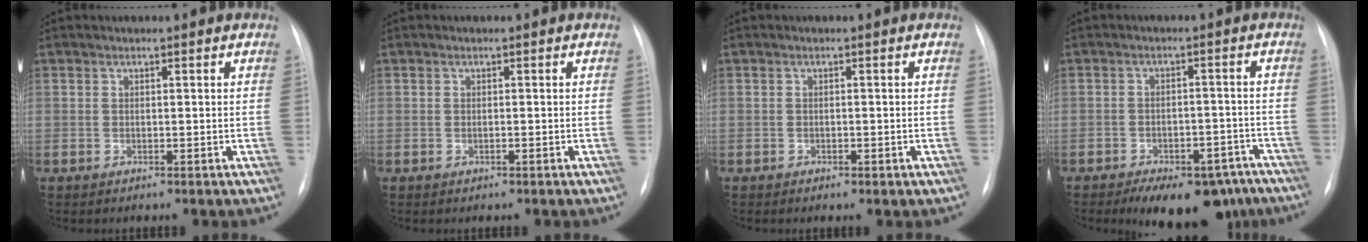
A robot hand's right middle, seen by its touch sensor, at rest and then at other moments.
{"total": 0.0}
{"total": 1.1, "force": [-0.6, 0.5, 0.7], "torque": [-0.011, 0.000, -0.005]}
{"total": 14.0, "force": [-10.4, 6.7, 6.5], "torque": [-0.082, 0.018, -0.133]}